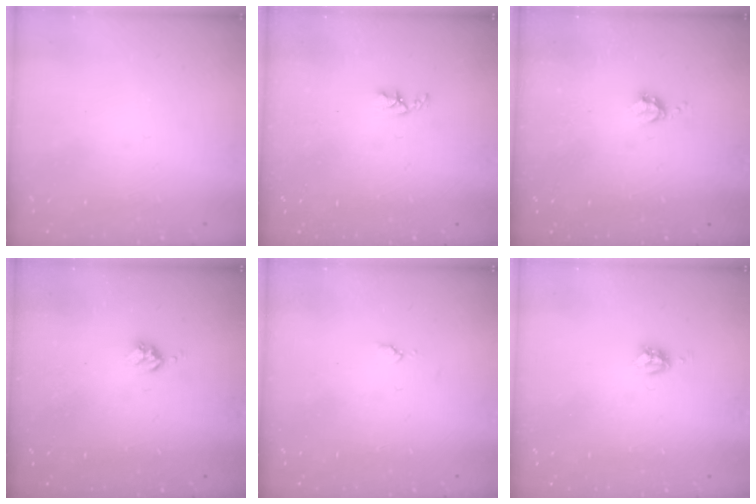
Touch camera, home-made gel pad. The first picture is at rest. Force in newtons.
{"total": 3.3, "press": 3.2, "slide": 0.5}
{"total": 3.5, "press": 3.4, "slide": 0.5}
{"total": 3.7, "press": 3.6, "slide": 0.5}
{"total": 3.6, "press": 3.6, "slide": 0.4}
{"total": 4.7, "press": 4.6, "slide": 0.4}